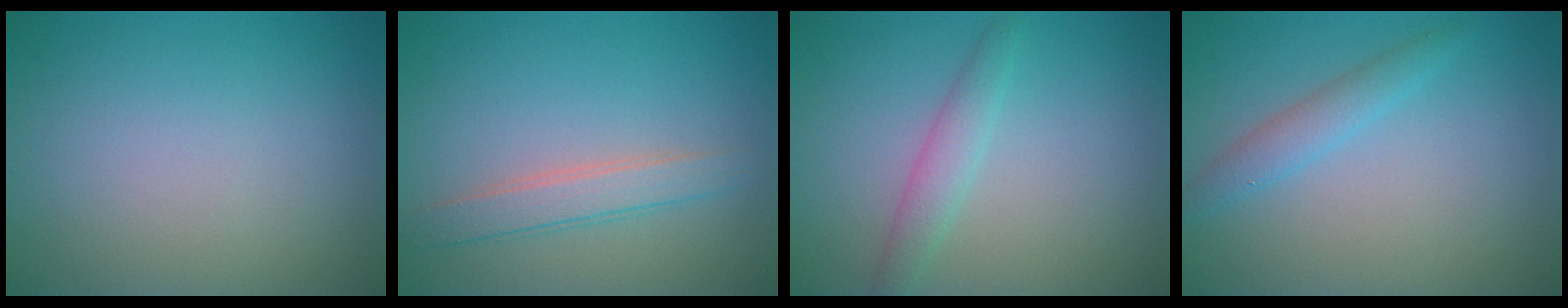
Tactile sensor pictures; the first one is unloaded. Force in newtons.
{"total": 2.5, "press": 2.5, "slide": 0.1}
{"total": 2.0, "press": 2.0, "slide": 0.1}
{"total": 2.0, "press": 2.0, "slide": 0.1}